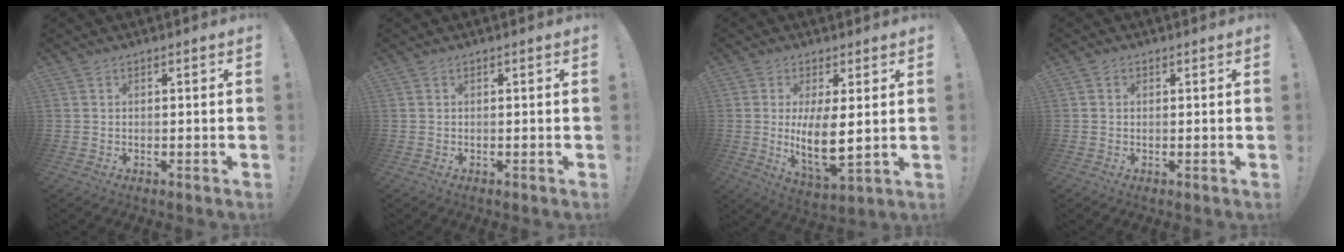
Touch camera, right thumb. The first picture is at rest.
{"total": 0.0}
{"total": 10.5, "force": [1.3, 4.1, 9.6], "torque": [-0.170, -0.029, 0.022]}
{"total": 0.9, "force": [0.2, 0.9, 0.2], "torque": [0.003, 0.001, 0.002]}